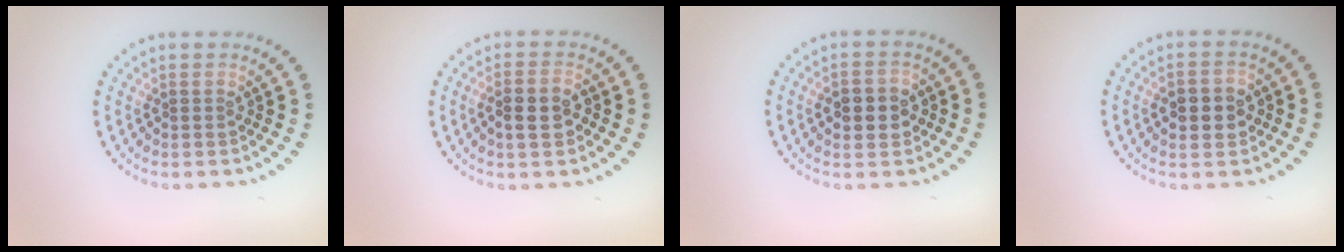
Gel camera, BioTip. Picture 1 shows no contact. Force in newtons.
{"total": 2.8, "press": 2.7, "slide": 0.6}
{"total": 2.9, "press": 2.9, "slide": 0.2}
{"total": 2.9, "press": 2.9, "slide": 0.2}